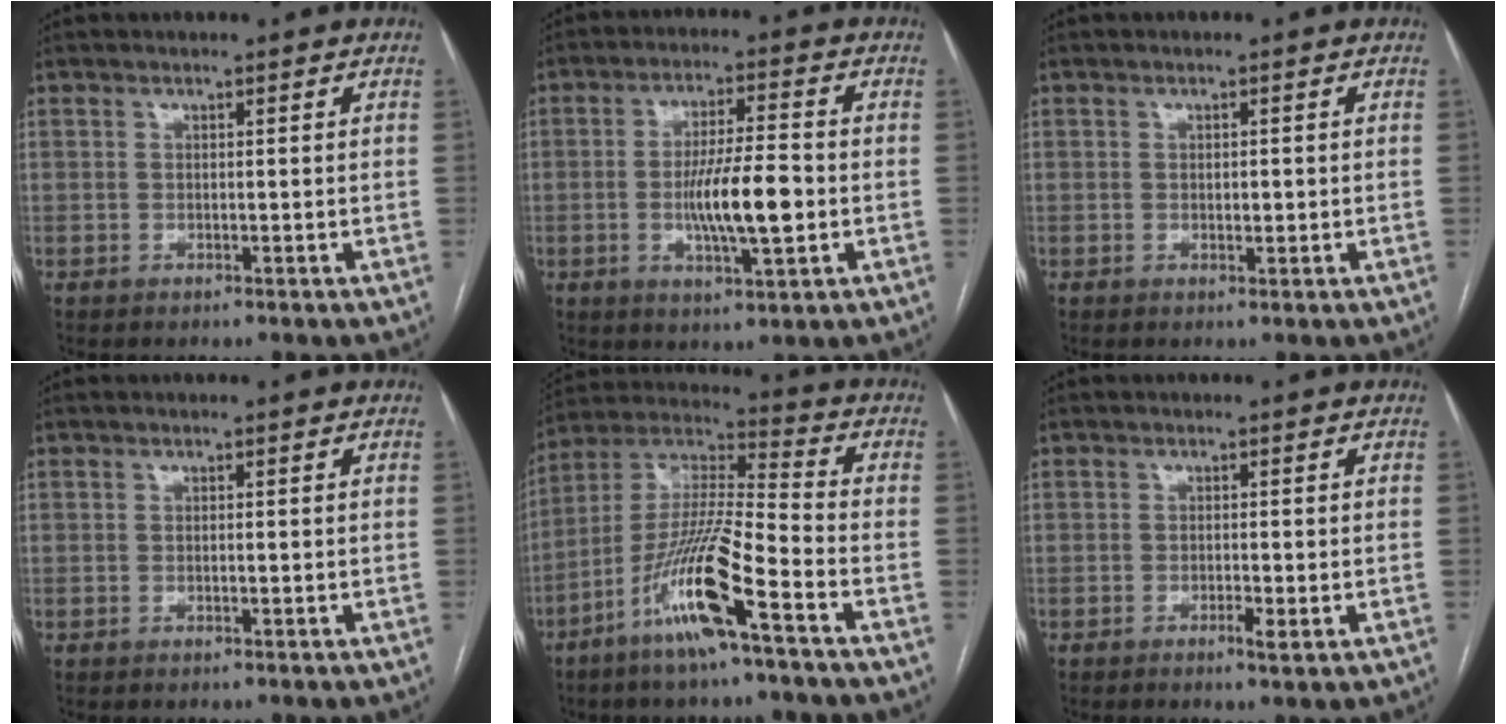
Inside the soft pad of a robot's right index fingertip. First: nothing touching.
{"total": 9.9, "force": [-1.7, 1.5, 9.6], "torque": [-0.175, -0.003, -0.029]}
{"total": 1.3, "force": [-0.1, 0.6, 1.2], "torque": [-0.019, 0.000, 0.001]}
{"total": 0.5, "force": [-0.1, 0.1, 0.5], "torque": [-0.010, 0.000, 0.000]}
{"total": 15.2, "force": [-7.7, 0.6, 13.1], "torque": [-0.265, -0.013, -0.150]}
{"total": 2.0, "force": [-0.8, 0.4, 1.8], "torque": [-0.028, -0.001, -0.012]}